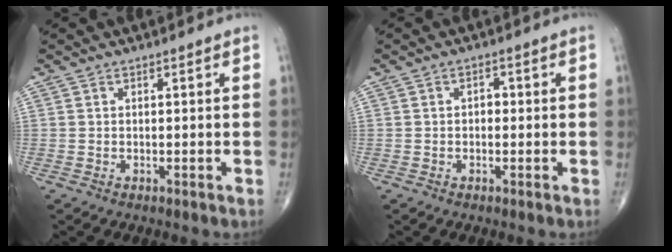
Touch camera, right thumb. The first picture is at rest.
{"total": 1.7, "force": [0.0, 1.1, 1.3], "torque": [-0.015, 0.007, -0.004]}